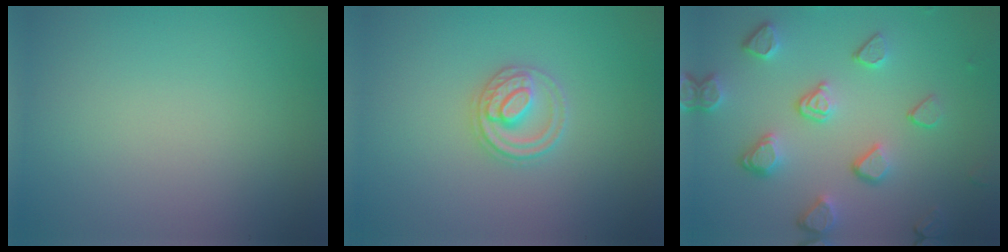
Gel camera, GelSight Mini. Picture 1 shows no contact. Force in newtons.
{"total": 2.8, "press": 2.8, "slide": 0.3}
{"total": 4.8, "press": 3.7, "slide": 3.1}